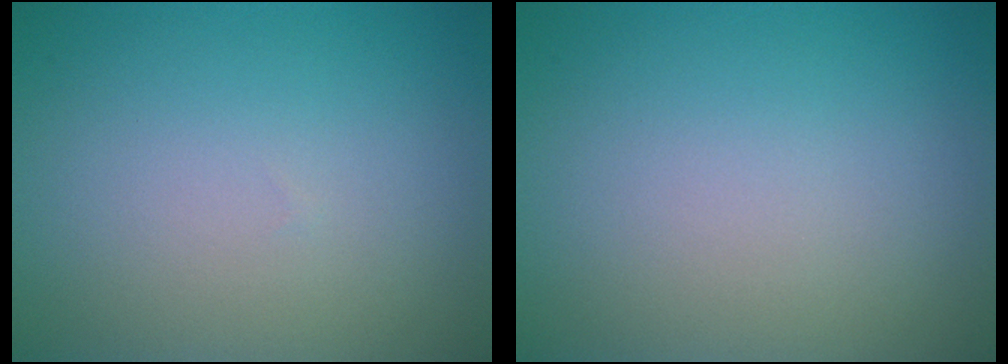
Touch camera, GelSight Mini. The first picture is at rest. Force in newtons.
{"total": 0.0}